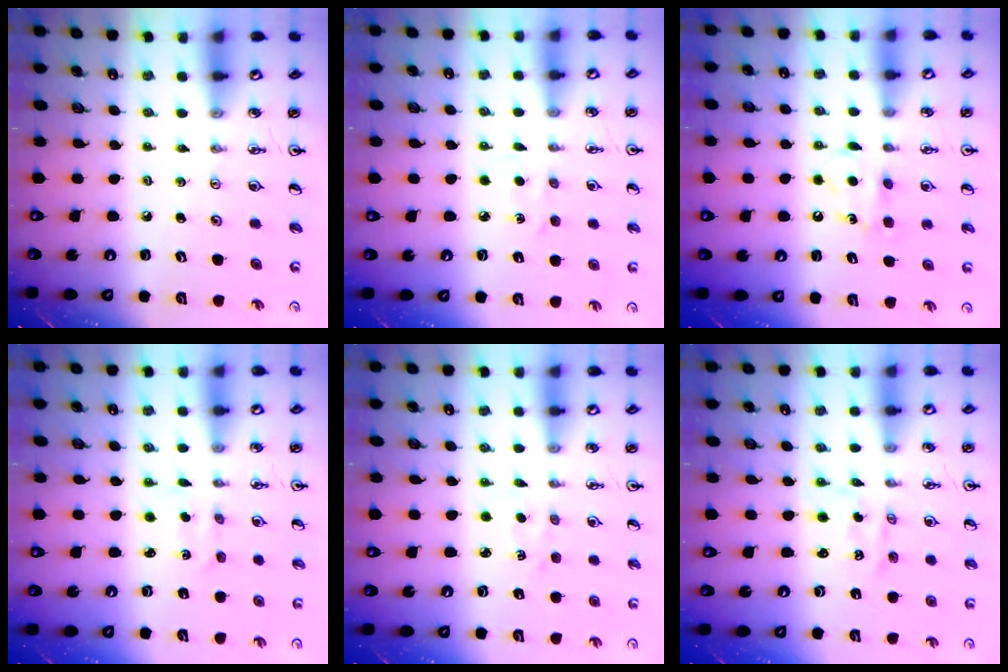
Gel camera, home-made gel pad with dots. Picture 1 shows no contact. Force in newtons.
{"total": 4.2, "press": 4.2, "slide": 0.5}
{"total": 5.3, "press": 5.1, "slide": 1.4}
{"total": 2.4, "press": 2.3, "slide": 0.4}
{"total": 2.3, "press": 2.3, "slide": 0.3}
{"total": 0.7, "press": 0.7, "slide": 0.1}